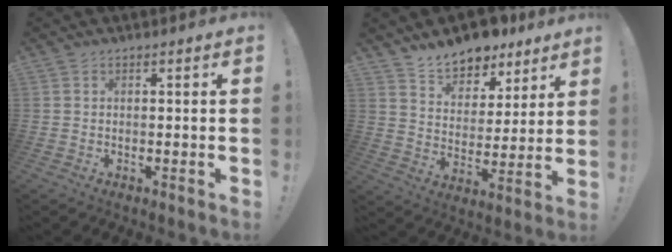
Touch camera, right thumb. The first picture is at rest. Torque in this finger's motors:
{"motor_torque": [0.70, 0.82, 0.16, 0.14, 0.02]}